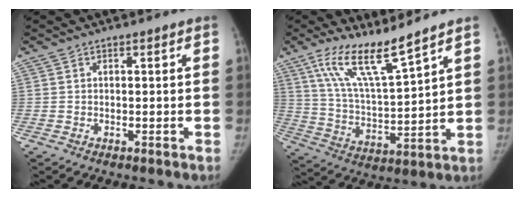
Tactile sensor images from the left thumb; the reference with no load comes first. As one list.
[{"total": 12.7, "force": [9.1, 1.5, 8.6], "torque": [-0.155, -0.058, 0.185]}]